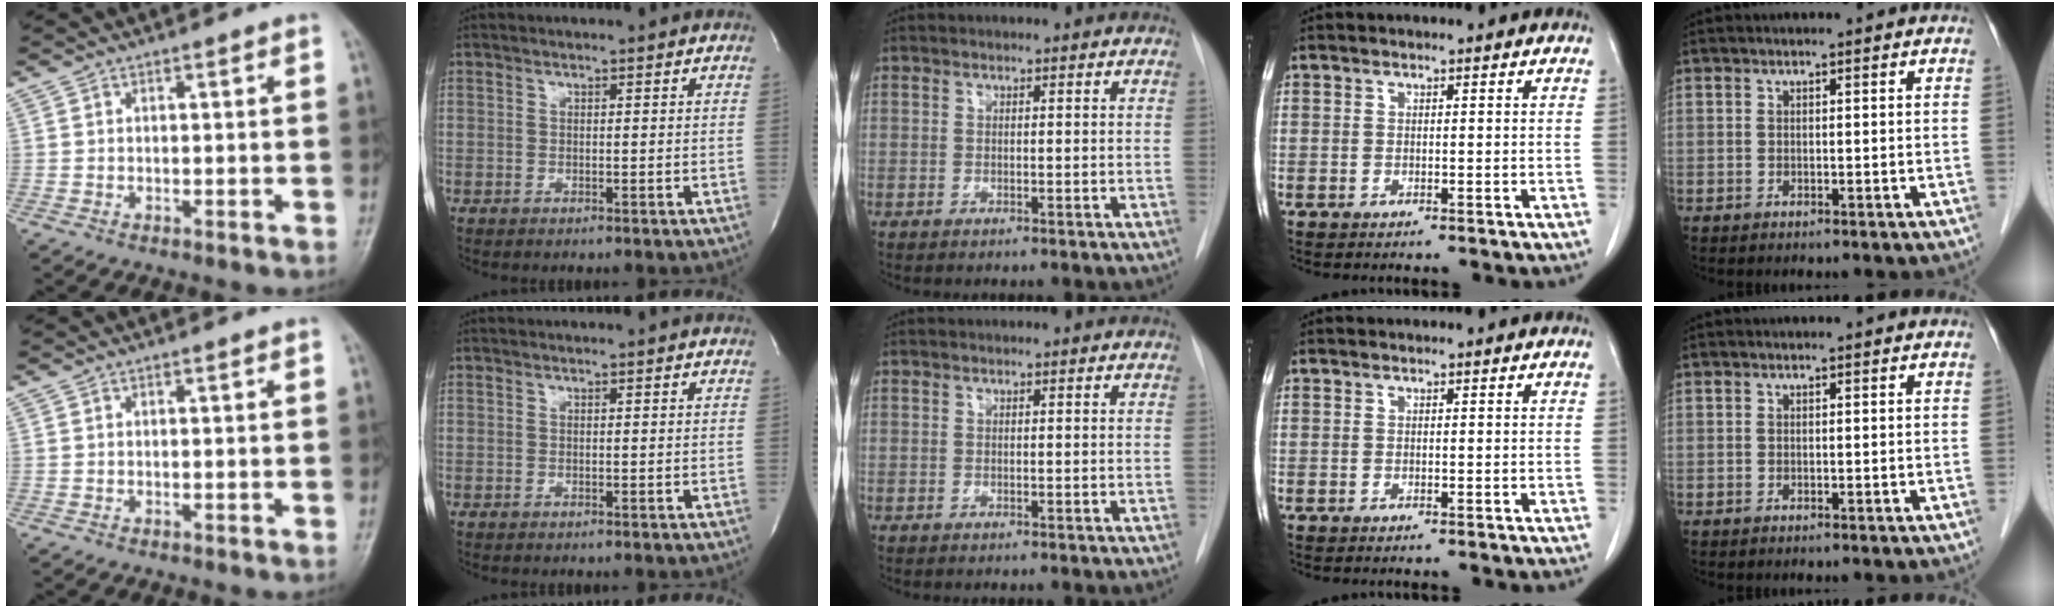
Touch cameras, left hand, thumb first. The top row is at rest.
{}